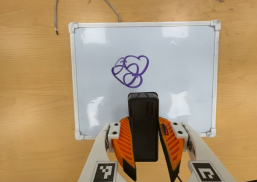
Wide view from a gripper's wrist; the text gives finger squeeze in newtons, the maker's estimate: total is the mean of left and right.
{"total": 10.3, "left": 8.5, "right": 12.0}